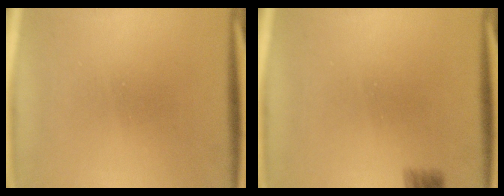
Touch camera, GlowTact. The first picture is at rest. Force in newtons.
{"total": 2.1}